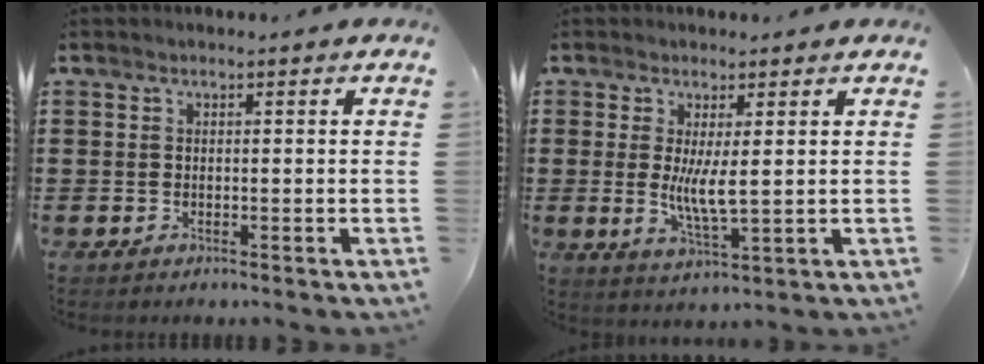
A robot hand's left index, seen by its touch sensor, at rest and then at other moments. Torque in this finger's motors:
{"motor_torque": [1.13, -0.08, 0.22, 0.16]}